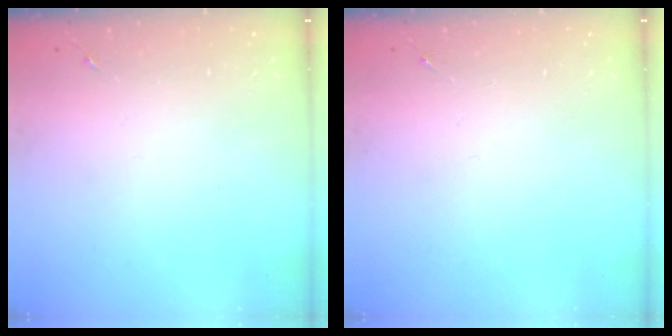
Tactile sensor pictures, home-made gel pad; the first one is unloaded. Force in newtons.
{"total": 0.0}